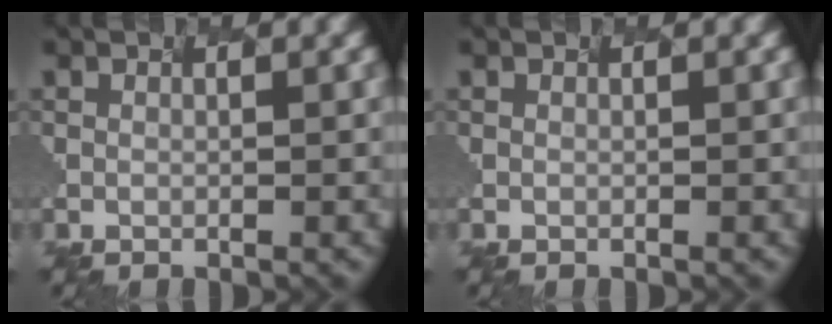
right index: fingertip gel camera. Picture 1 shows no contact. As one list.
[{"total": 0.0}]